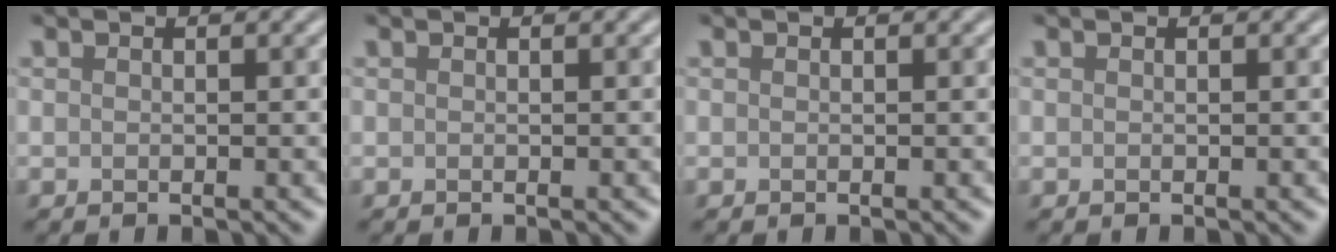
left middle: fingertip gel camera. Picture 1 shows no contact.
{"total": 0.0}
{"total": 0.0}
{"total": 0.0}